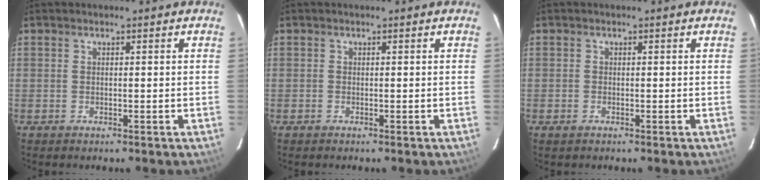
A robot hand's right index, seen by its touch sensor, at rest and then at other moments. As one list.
[{"total": 0.0}, {"total": 0.8, "force": [-0.5, 0.6, 0.3], "torque": [-0.006, -0.003, -0.010]}]